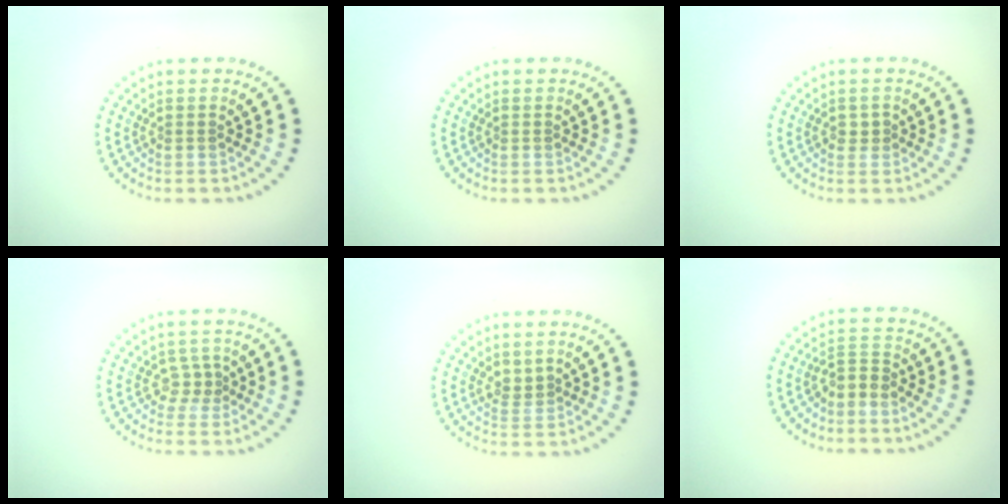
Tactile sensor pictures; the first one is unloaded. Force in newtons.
{"total": 0.0}
{"total": 1.1, "press": 1.0, "slide": 0.4}
{"total": 1.4, "press": 0.9, "slide": 1.0}
{"total": 1.2, "press": 0.9, "slide": 0.9}
{"total": 2.0, "press": 1.6, "slide": 1.3}